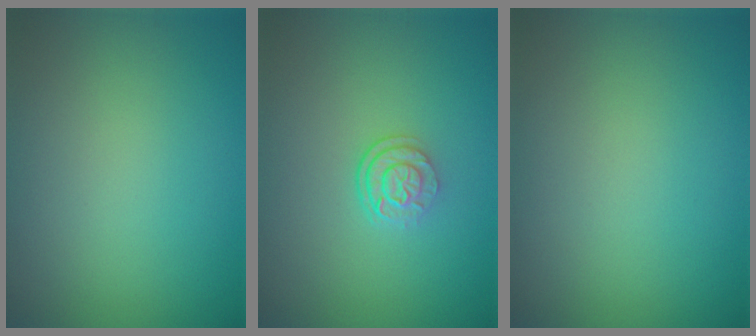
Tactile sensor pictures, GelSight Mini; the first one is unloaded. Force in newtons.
{"total": 2.5, "press": 1.8, "slide": 1.8}
{"total": 0.0}